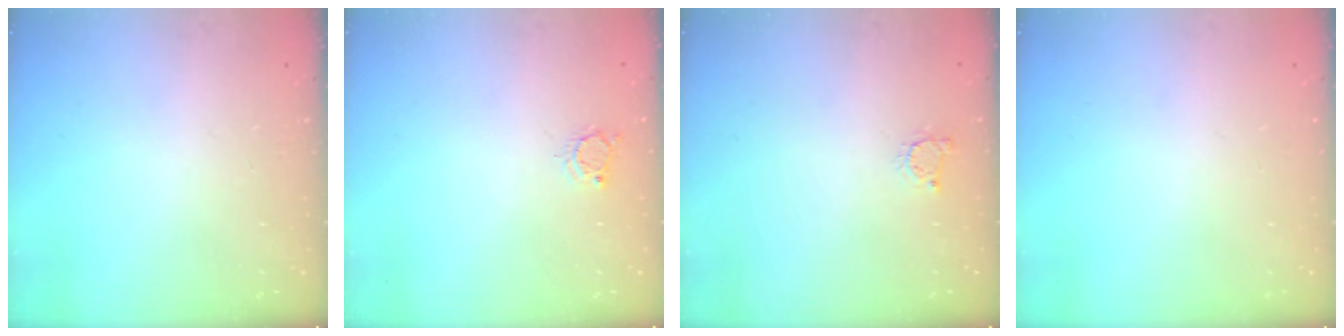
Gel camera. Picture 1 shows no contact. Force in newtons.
{"total": 3.9, "press": 3.9, "slide": 0.2}
{"total": 2.2, "press": 2.2, "slide": 0.4}
{"total": 0.0}